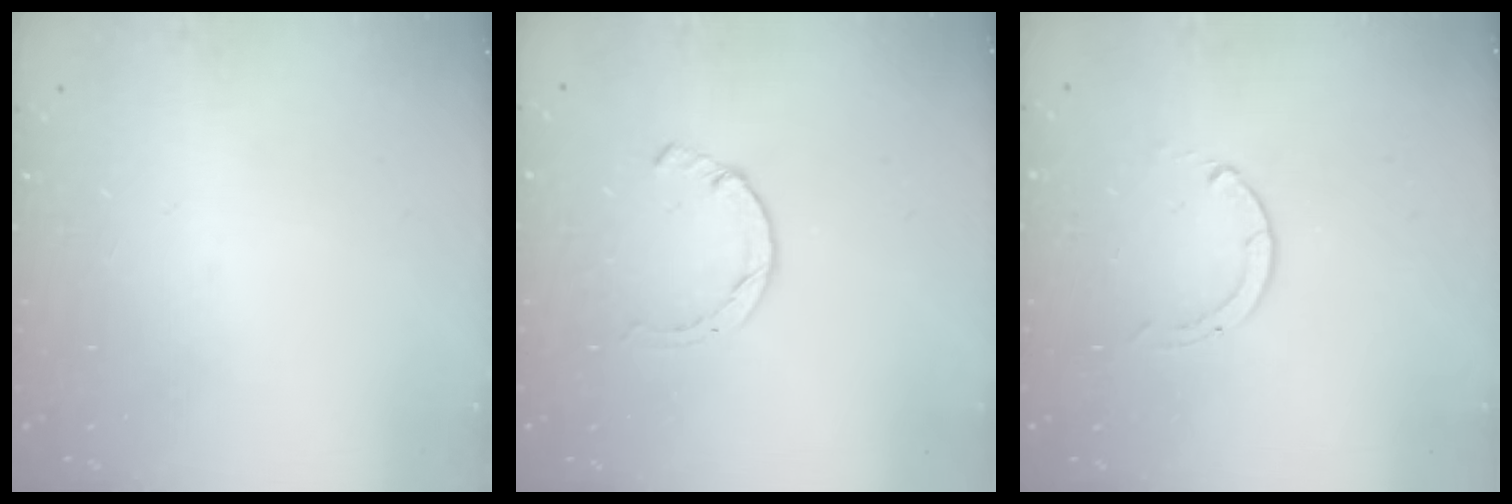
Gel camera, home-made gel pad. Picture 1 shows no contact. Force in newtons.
{"total": 2.3, "press": 2.3, "slide": 0.5}
{"total": 0.0}